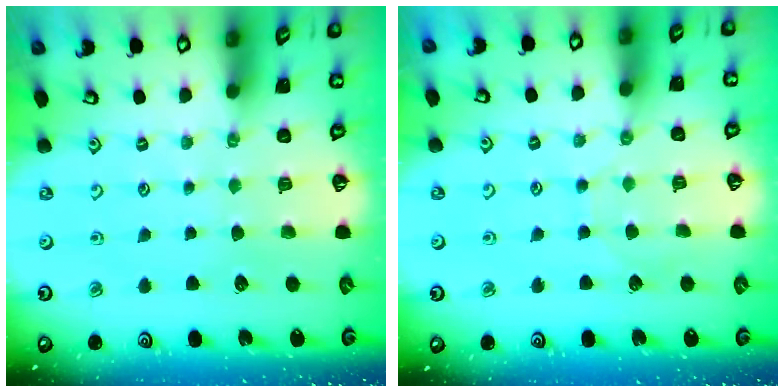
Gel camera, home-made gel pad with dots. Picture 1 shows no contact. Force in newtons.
{"total": 2.8, "press": 2.8, "slide": 0.3}